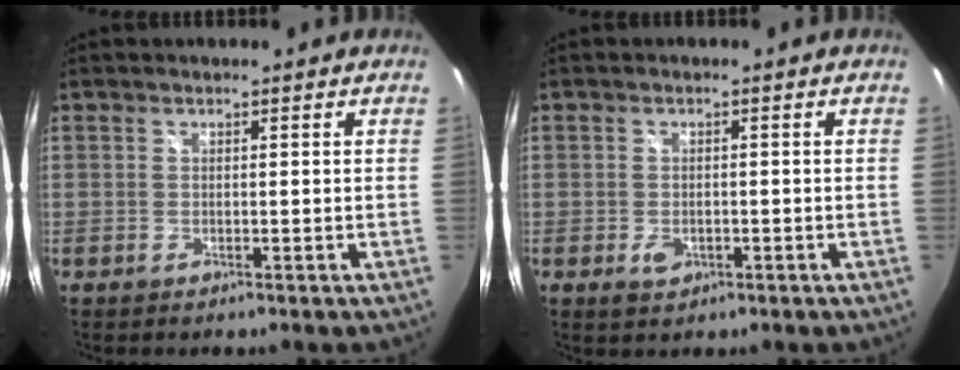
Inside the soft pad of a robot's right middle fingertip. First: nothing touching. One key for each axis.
{"total": 2.6, "fx": -1.1, "fy": 1.8, "fz": 1.6, "tx": -0.029, "ty": -0.004, "tz": -0.017}